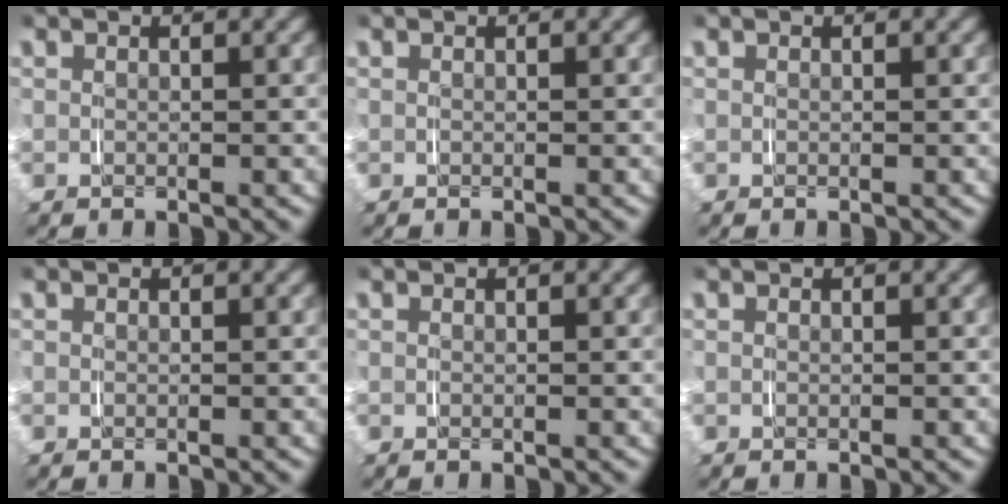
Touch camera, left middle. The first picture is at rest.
{"total": 0.0}
{"total": 0.0}
{"total": 0.0}
{"total": 0.0}
{"total": 0.0}